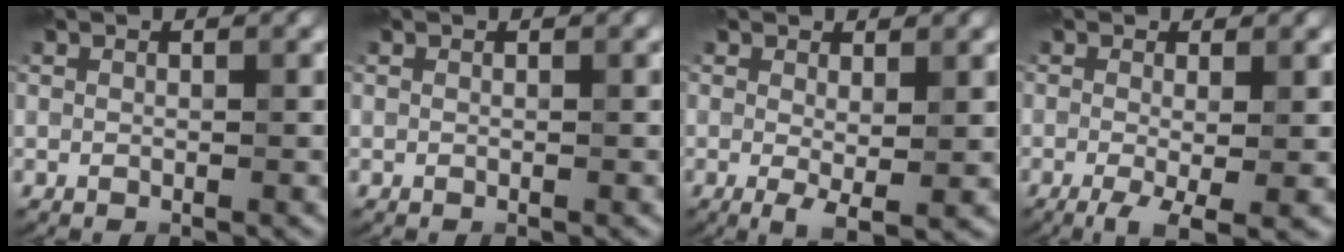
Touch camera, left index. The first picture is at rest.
{"total": 0.0}
{"total": 2.7, "force": [0.1, 0.6, 2.7], "torque": [-0.045, -0.011, 0.003]}
{"total": 4.7, "force": [-1.5, 1.1, 4.3], "torque": [-0.069, -0.012, -0.024]}